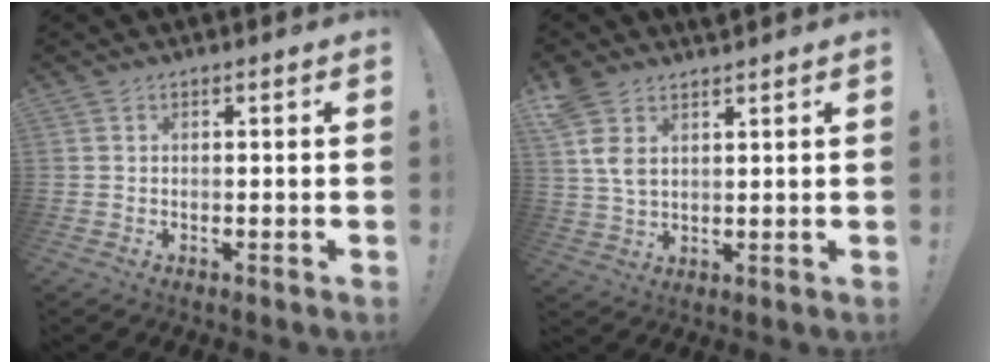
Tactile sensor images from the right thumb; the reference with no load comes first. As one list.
[{"total": 6.6, "force": [4.0, 3.6, 3.8], "torque": [-0.074, -0.017, 0.074]}]